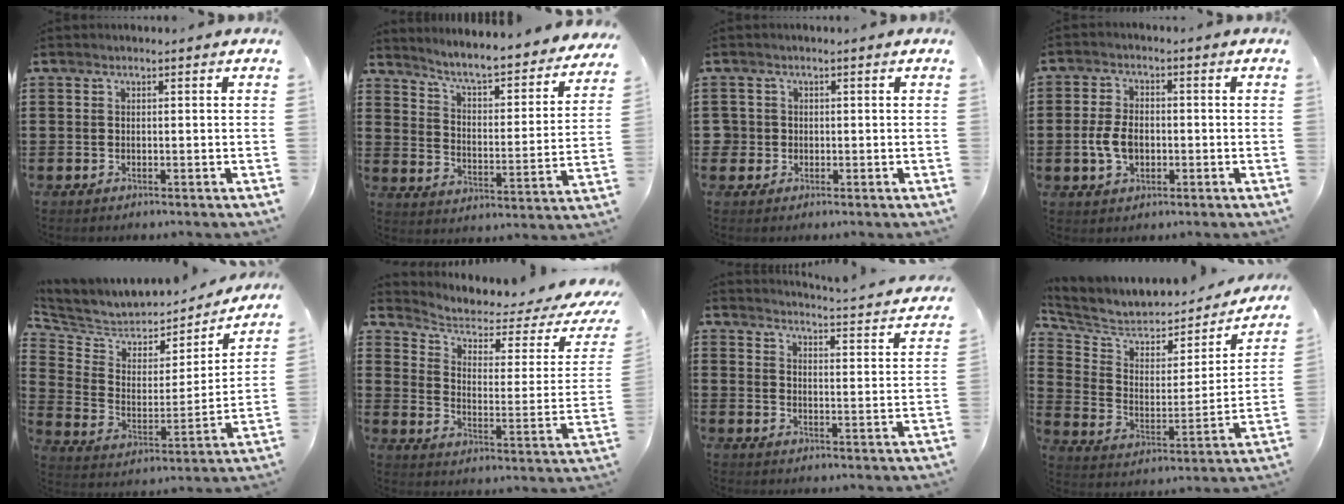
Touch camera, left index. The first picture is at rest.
{"total": 5.0, "force": [4.6, -0.3, 2.0], "torque": [-0.062, -0.045, 0.068]}
{"total": 1.7, "force": [-0.1, 1.7, 0.3], "torque": [-0.013, 0.006, -0.007]}
{"total": 5.4, "force": [-1.0, 3.3, 4.1], "torque": [-0.097, 0.001, -0.023]}
{"total": 5.0, "force": [4.5, 2.1, 0.3], "torque": [-0.043, -0.039, 0.073]}
{"total": 3.6, "force": [2.4, 1.5, 2.3], "torque": [-0.061, -0.020, 0.036]}
{"total": 3.1, "force": [3.0, -0.6, 0.6], "torque": [-0.022, -0.037, 0.043]}
{"total": 6.0, "force": [5.1, 2.4, 1.9], "torque": [-0.062, -0.040, 0.084]}